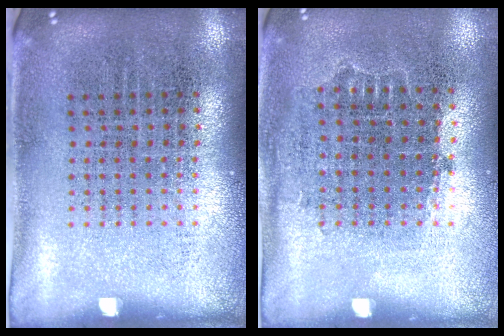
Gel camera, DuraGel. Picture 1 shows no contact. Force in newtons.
{"total": 0.8, "press": 0.7, "slide": 0.3}